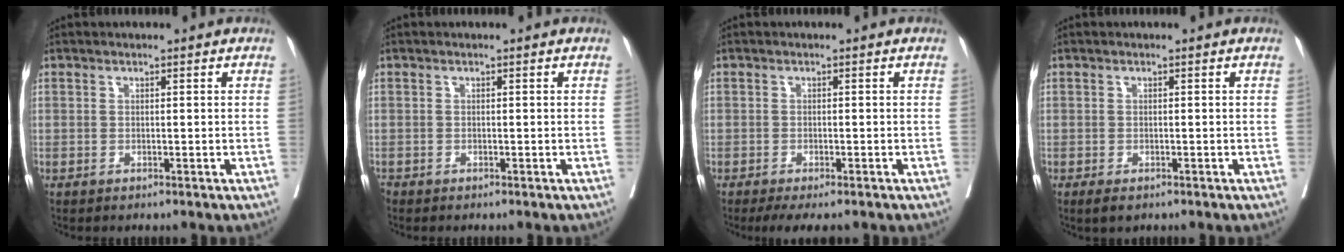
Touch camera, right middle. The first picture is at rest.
{"total": 0.6, "force": [-0.5, 0.2, 0.1], "torque": [-0.007, -0.001, -0.014]}
{"total": 4.4, "force": [-3.4, 1.2, 2.4], "torque": [-0.034, -0.010, -0.052]}
{"total": 1.9, "force": [-1.2, 0.8, 1.2], "torque": [-0.022, -0.004, -0.015]}